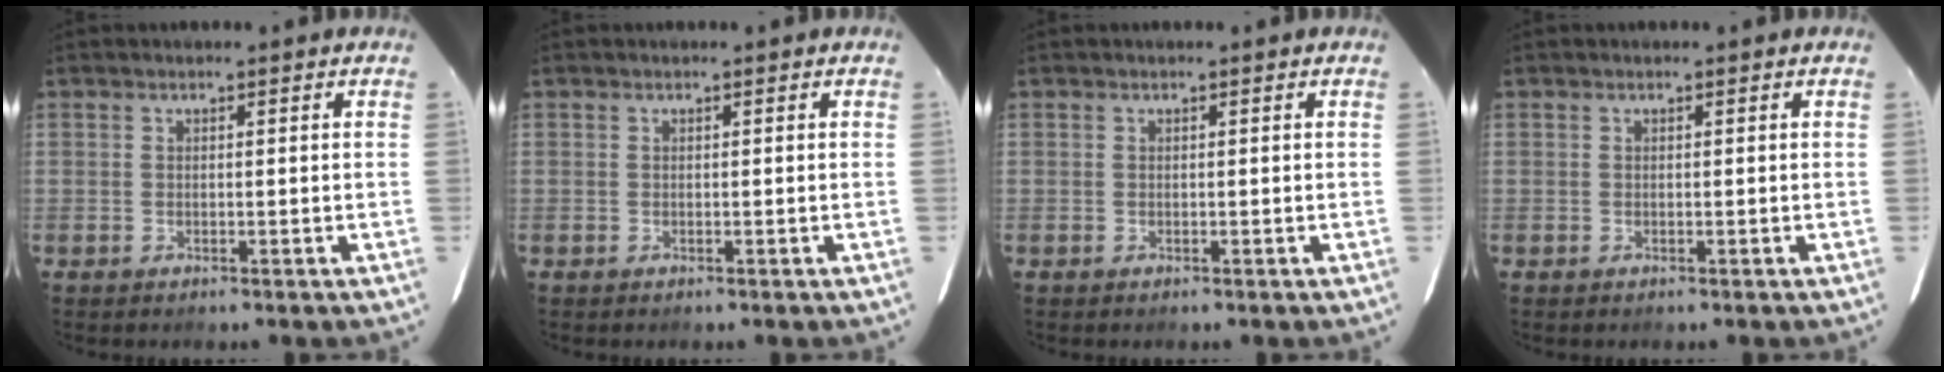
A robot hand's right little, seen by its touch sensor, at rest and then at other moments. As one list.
[{"total": 0.0}, {"total": 0.0}, {"total": 0.0}]